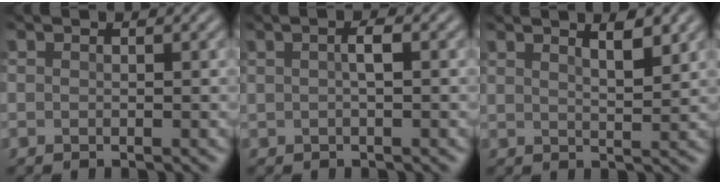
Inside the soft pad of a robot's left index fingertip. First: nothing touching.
{"total": 1.2, "force": [0.0, 0.3, 1.2], "torque": [-0.025, 0.004, 0.000]}
{"total": 2.8, "force": [1.9, 0.7, 1.9], "torque": [-0.022, 0.003, 0.024]}